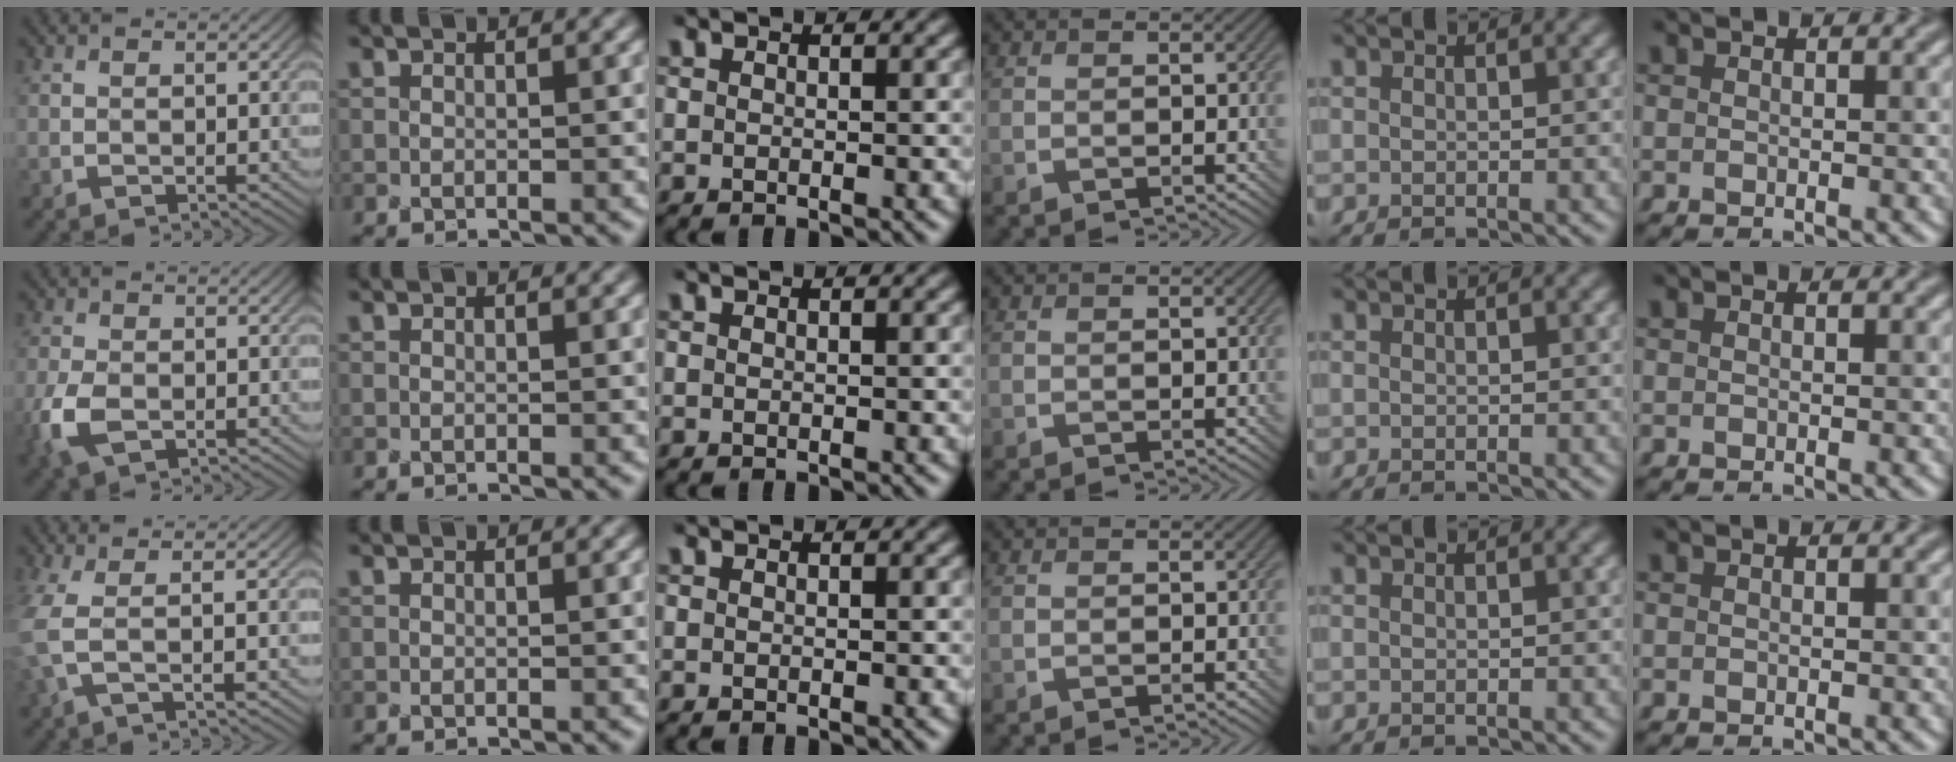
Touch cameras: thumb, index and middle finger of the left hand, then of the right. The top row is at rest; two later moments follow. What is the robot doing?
{"motion": "screw", "object": "bottle cap"}